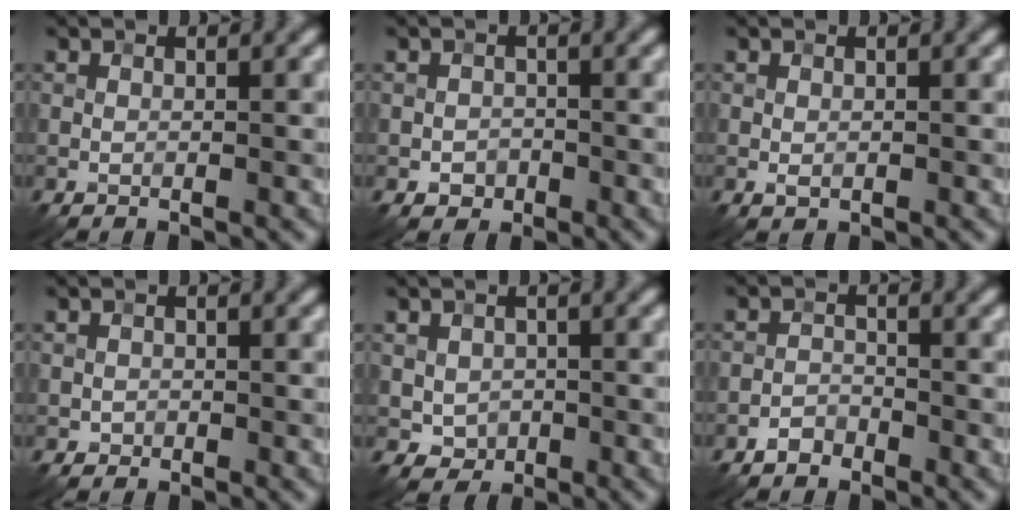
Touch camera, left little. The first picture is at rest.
{"total": 1.5, "force": [-0.7, 1.2, 0.4], "torque": [-0.001, 0.000, -0.014]}
{"total": 0.7, "force": [-0.2, 0.5, 0.5], "torque": [-0.006, -0.002, -0.003]}
{"total": 0.6, "force": [-0.3, 0.5, 0.0], "torque": [0.006, -0.003, -0.005]}
{"total": 2.0, "force": [-0.2, 1.8, 1.0], "torque": [-0.018, -0.005, -0.002]}
{"total": 1.6, "force": [-1.3, 0.9, 0.3], "torque": [-0.001, 0.007, -0.025]}